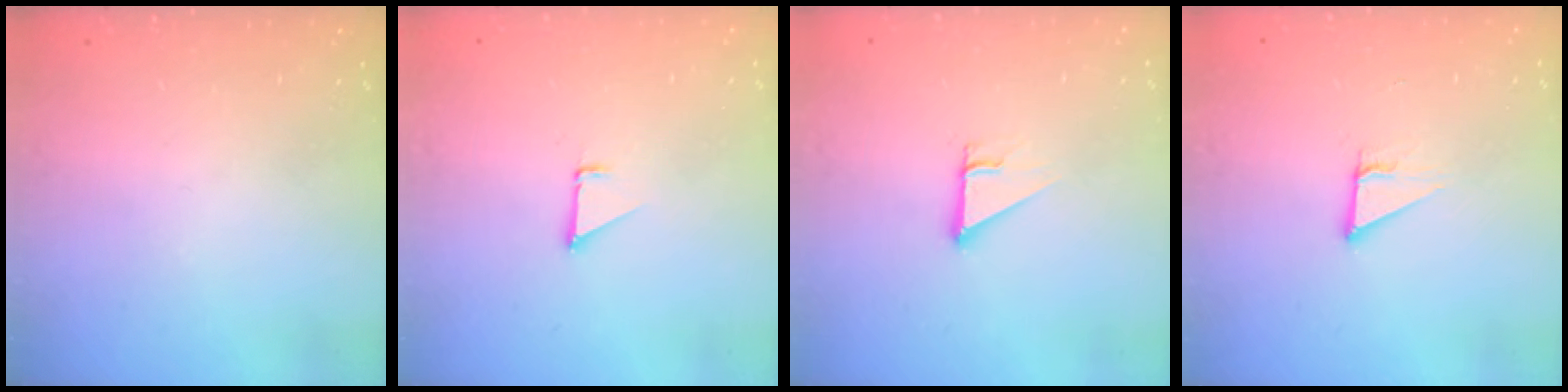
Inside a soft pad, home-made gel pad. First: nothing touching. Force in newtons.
{"total": 1.5, "press": 1.5, "slide": 0.1}
{"total": 2.5, "press": 2.5, "slide": 0.2}
{"total": 2.9, "press": 2.9, "slide": 0.1}